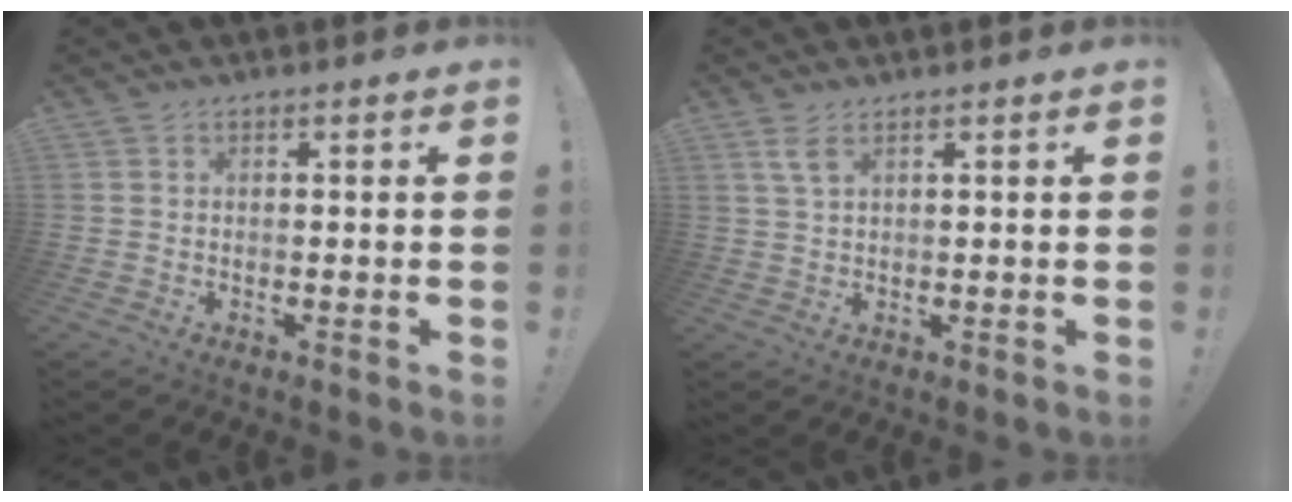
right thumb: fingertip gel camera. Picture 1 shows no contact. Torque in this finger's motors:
{"motor_torque": [0.03, -0.02, 0.09, 0.35, 0.00]}